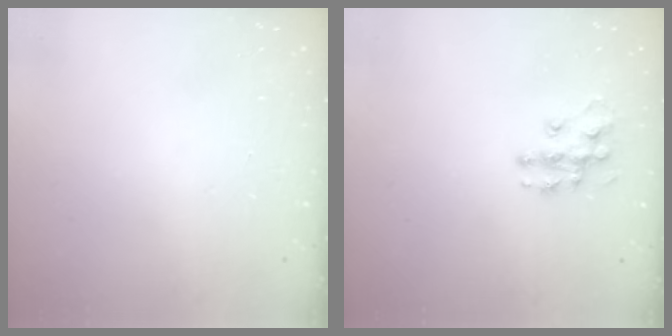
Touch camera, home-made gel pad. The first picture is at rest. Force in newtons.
{"total": 10.6, "press": 10.6, "slide": 0.6}